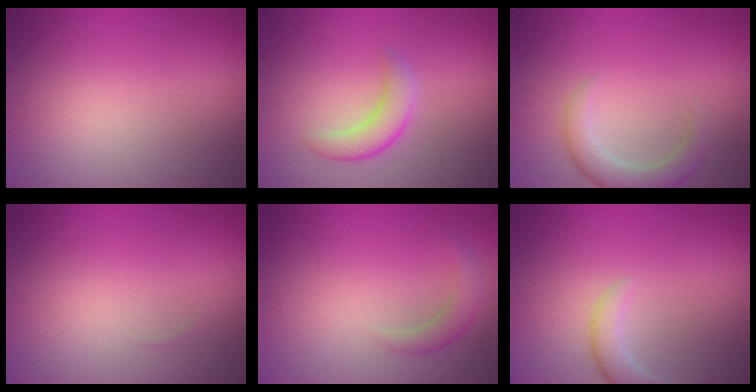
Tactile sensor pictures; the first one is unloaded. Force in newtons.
{"total": 2.6, "press": 2.6, "slide": 0.1}
{"total": 2.7, "press": 2.7, "slide": 0.2}
{"total": 0.0}
{"total": 1.6, "press": 1.6, "slide": 0.1}
{"total": 2.3, "press": 2.3, "slide": 0.2}